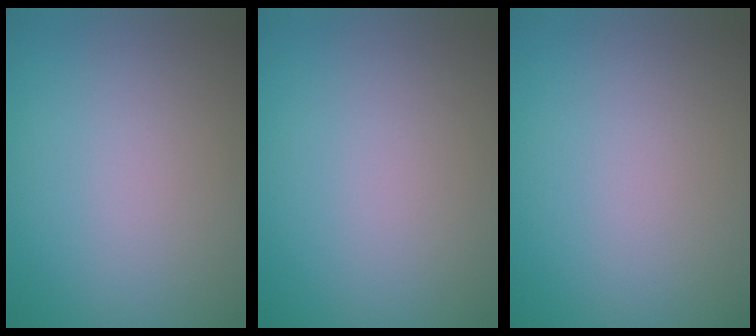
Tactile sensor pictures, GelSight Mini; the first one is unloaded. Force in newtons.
{"total": 0.0}
{"total": 0.0}